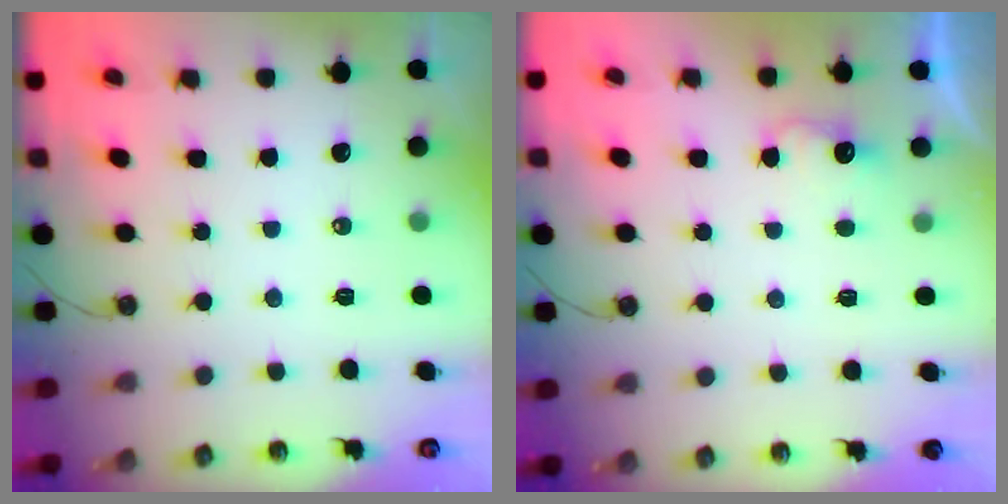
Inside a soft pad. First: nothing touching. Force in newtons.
{"total": 3.9, "press": 3.8, "slide": 0.9}